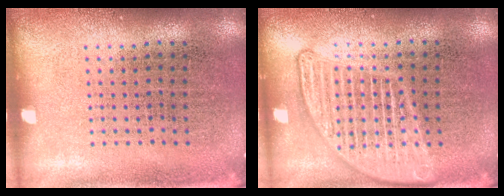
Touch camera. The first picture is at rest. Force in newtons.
{"total": 3.0, "press": 3.0, "slide": 0.3}